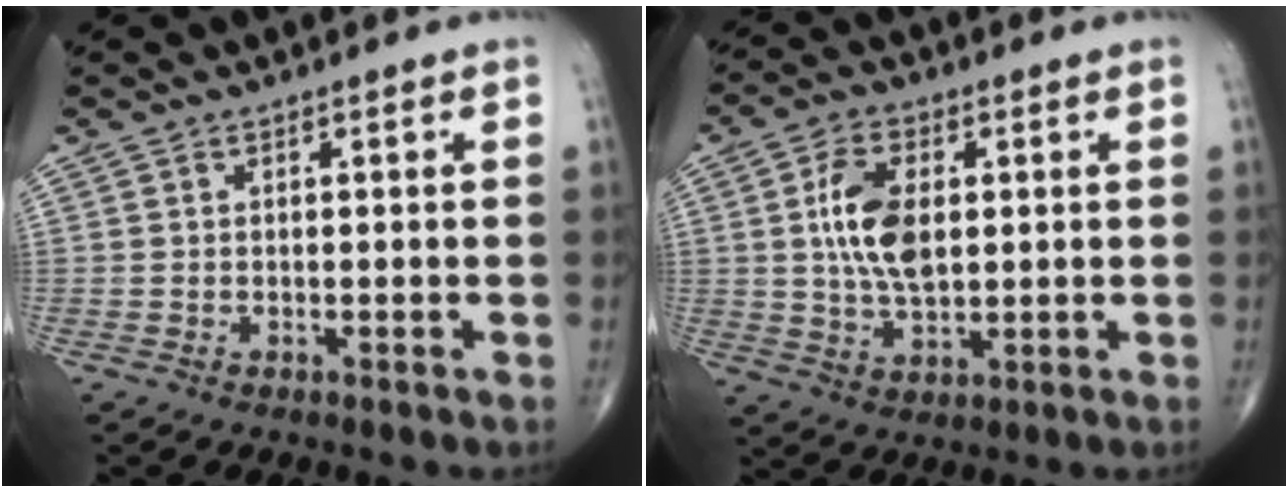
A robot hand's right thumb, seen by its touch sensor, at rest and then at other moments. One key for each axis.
{"total": 10.3, "fx": 1.5, "fy": 5.7, "fz": 8.4, "tx": -0.153, "ty": -0.004, "tz": 0.033}